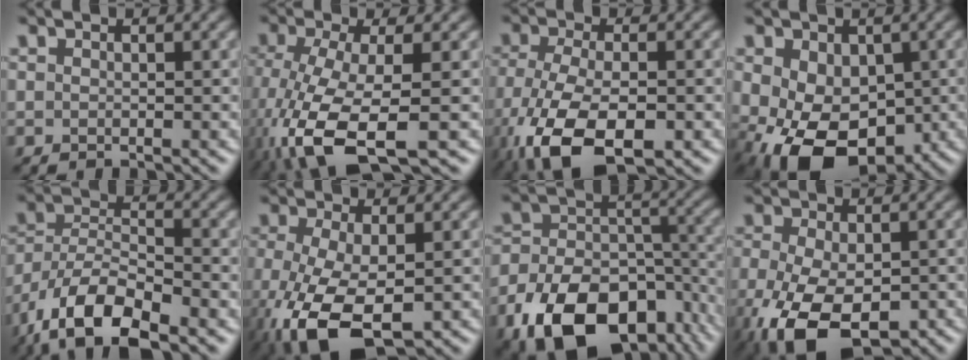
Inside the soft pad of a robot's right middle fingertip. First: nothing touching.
{"total": 10.4, "force": [-4.7, 3.5, 8.5], "torque": [-0.191, -0.024, -0.086]}
{"total": 10.7, "force": [-5.3, 4.8, 8.0], "torque": [-0.177, -0.031, -0.094]}
{"total": 10.3, "force": [-2.8, 6.8, 7.2], "torque": [-0.129, -0.033, -0.039]}
{"total": 10.4, "force": [-6.7, 4.3, 6.8], "torque": [-0.123, -0.002, -0.129]}
{"total": 9.1, "force": [-4.0, 4.0, 7.1], "torque": [-0.163, -0.022, -0.068]}
{"total": 15.8, "force": [-9.1, 9.3, 9.0], "torque": [-0.189, -0.031, -0.141]}
{"total": 10.4, "force": [-5.0, 5.2, 7.5], "torque": [-0.156, -0.034, -0.077]}